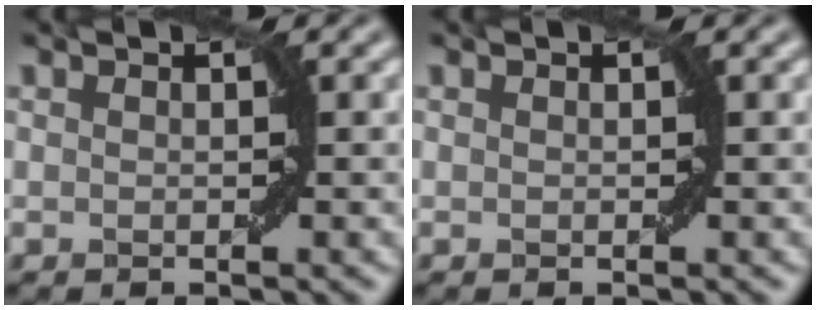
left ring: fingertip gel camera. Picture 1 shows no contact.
{"total": 0.0}